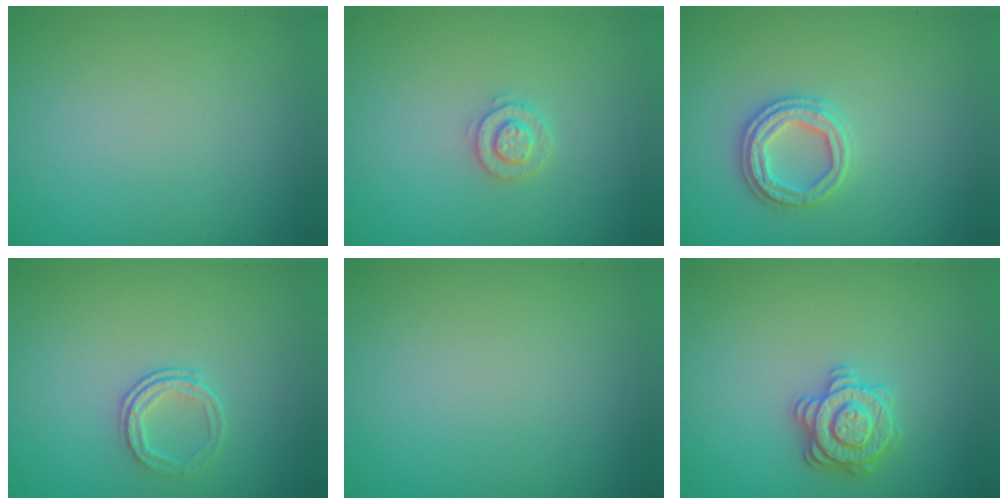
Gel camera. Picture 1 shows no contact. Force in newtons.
{"total": 1.8, "press": 1.8, "slide": 0.4}
{"total": 2.6, "press": 2.5, "slide": 0.3}
{"total": 1.7, "press": 1.1, "slide": 1.4}
{"total": 0.0}
{"total": 2.9, "press": 2.8, "slide": 0.6}